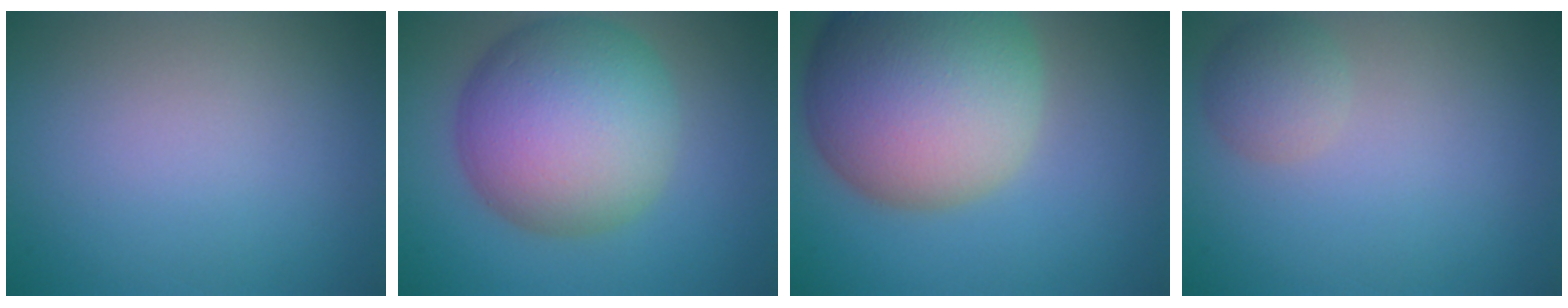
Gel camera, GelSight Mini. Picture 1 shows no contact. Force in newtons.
{"total": 11.3, "press": 11.3, "slide": 0.5}
{"total": 14.6, "press": 14.6, "slide": 1.3}
{"total": 2.2, "press": 2.2, "slide": 0.1}